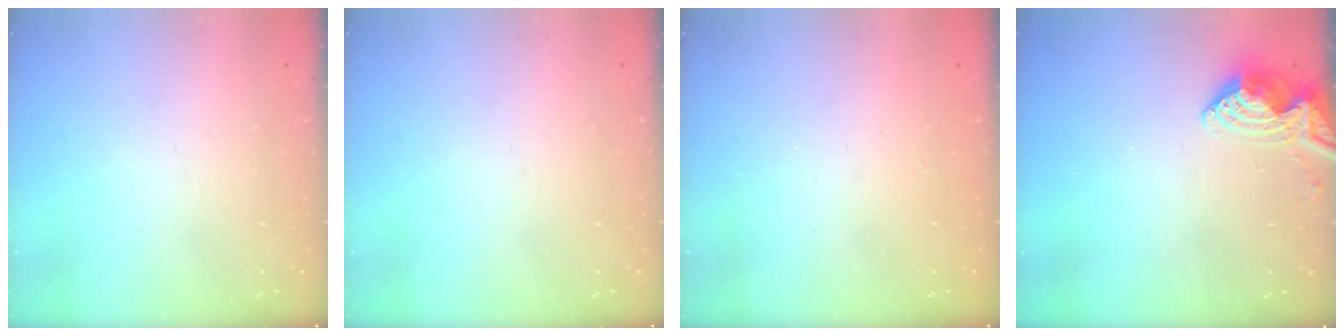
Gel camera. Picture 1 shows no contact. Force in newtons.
{"total": 0.0}
{"total": 1.0, "press": 1.0, "slide": 0.1}
{"total": 8.1, "press": 8.1, "slide": 0.3}